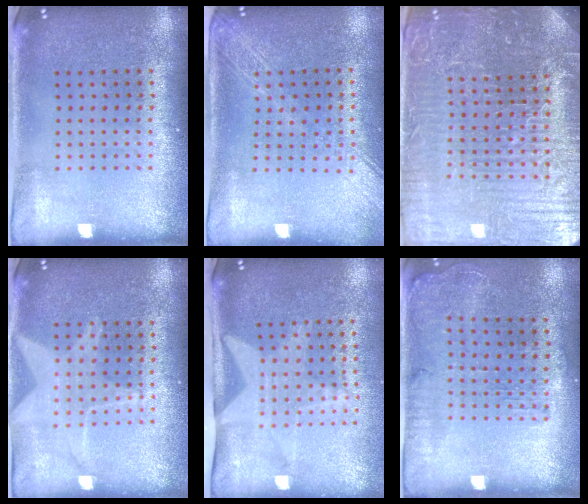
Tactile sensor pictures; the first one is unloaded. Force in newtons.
{"total": 1.8, "press": 1.5, "slide": 1.0}
{"total": 5.9, "press": 5.4, "slide": 2.4}
{"total": 1.5, "press": 1.4, "slide": 0.3}
{"total": 1.7, "press": 1.5, "slide": 0.7}
{"total": 1.3, "press": 1.2, "slide": 0.5}